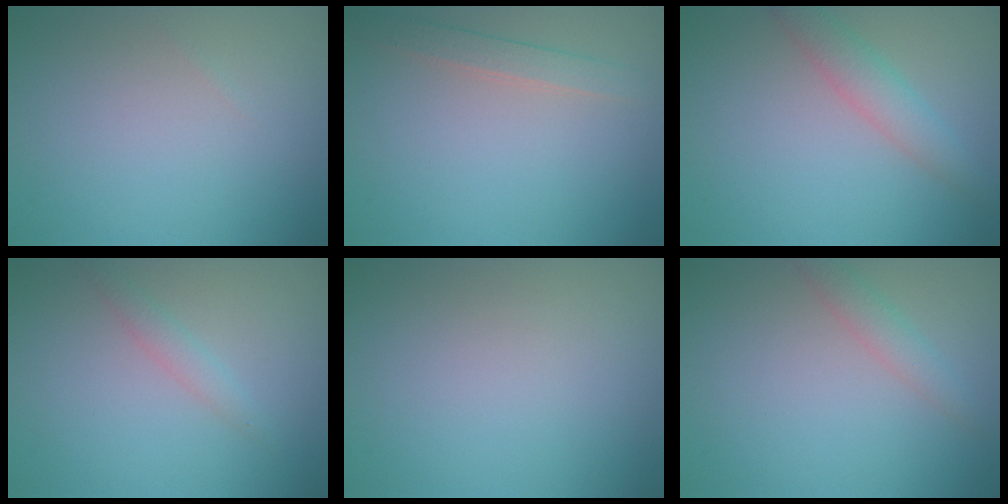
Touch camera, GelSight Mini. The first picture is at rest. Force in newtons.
{"total": 1.8, "press": 1.8, "slide": 0.1}
{"total": 2.8, "press": 2.8, "slide": 0.1}
{"total": 1.4, "press": 1.4, "slide": 0.1}
{"total": 0.0}
{"total": 1.9, "press": 1.9, "slide": 0.0}